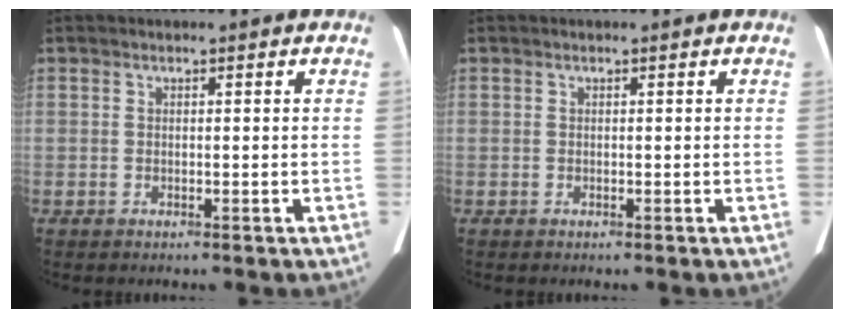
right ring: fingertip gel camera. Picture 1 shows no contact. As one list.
[{"total": 0.0}]